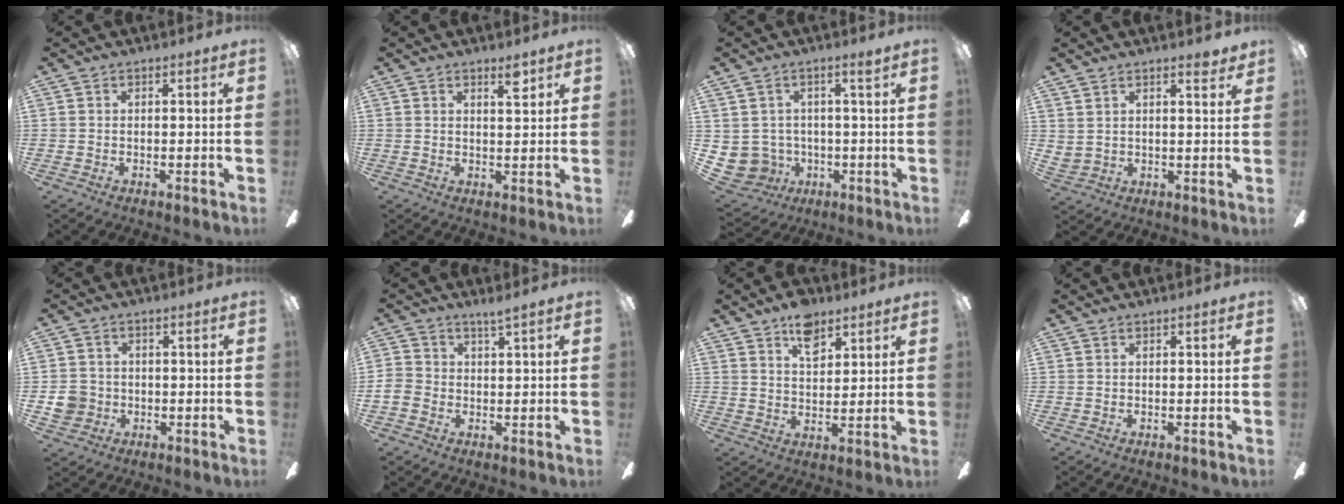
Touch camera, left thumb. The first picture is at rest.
{"total": 3.4, "force": [2.5, 0.7, 2.3], "torque": [-0.028, -0.008, 0.036]}
{"total": 6.5, "force": [1.0, 6.2, 1.8], "torque": [-0.056, -0.009, 0.023]}
{"total": 4.1, "force": [3.6, 1.6, 0.8], "torque": [-0.009, -0.018, 0.066]}
{"total": 5.7, "force": [-1.1, 5.4, 1.5], "torque": [-0.027, 0.009, -0.018]}
{"total": 2.2, "force": [0.2, 1.7, 1.3], "torque": [-0.024, 0.005, 0.005]}
{"total": 8.4, "force": [5.3, 4.8, 4.5], "torque": [-0.061, -0.016, 0.093]}
{"total": 0.0}